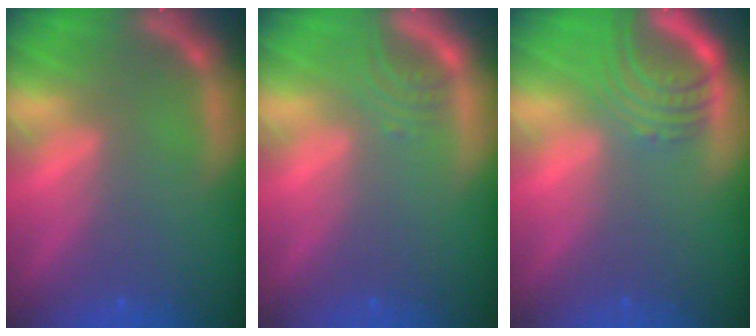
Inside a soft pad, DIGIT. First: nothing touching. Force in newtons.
{"total": 2.0}
{"total": 5.5}